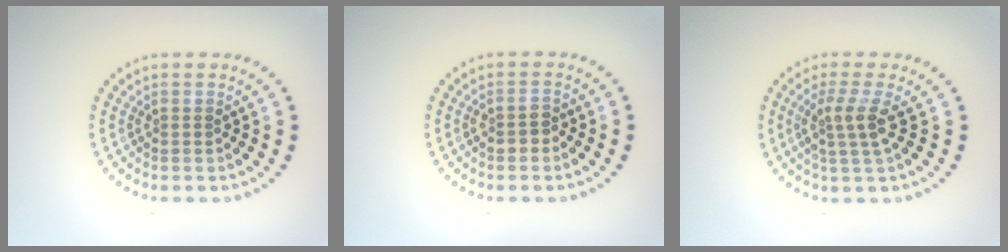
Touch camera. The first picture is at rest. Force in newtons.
{"total": 1.4, "press": 1.3, "slide": 0.5}
{"total": 2.7, "press": 2.0, "slide": 1.8}